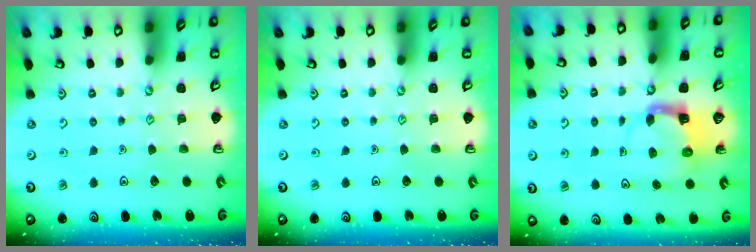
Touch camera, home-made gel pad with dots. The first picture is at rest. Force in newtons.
{"total": 0.0}
{"total": 3.8, "press": 3.7, "slide": 0.6}